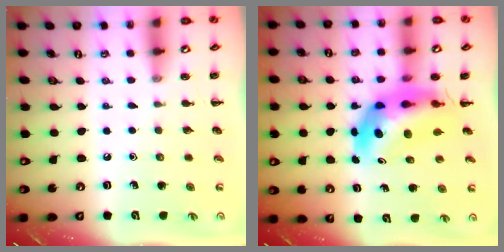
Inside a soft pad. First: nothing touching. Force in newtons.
{"total": 10.1, "press": 9.6, "slide": 3.3}